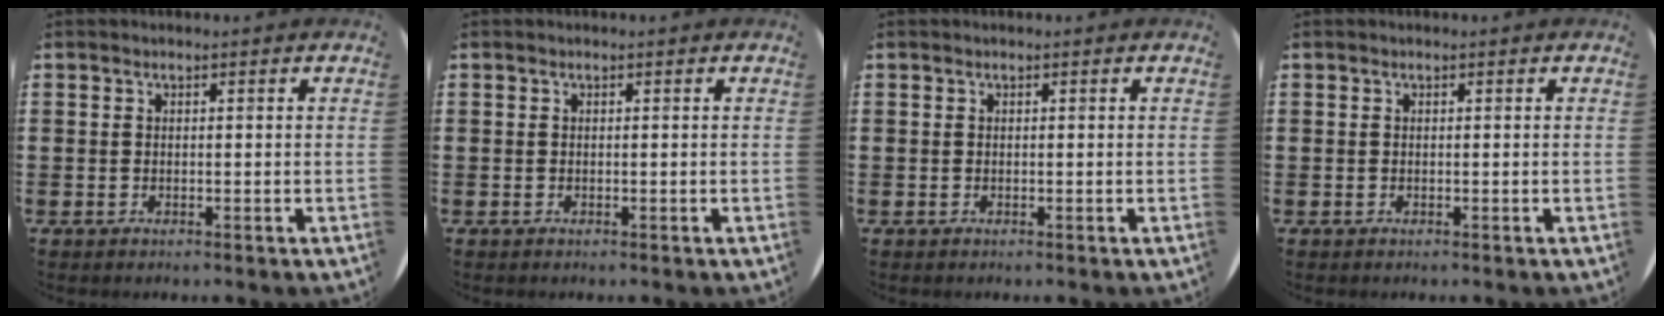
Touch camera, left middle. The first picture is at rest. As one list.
[{"total": 0.0}, {"total": 0.0}, {"total": 0.0}]